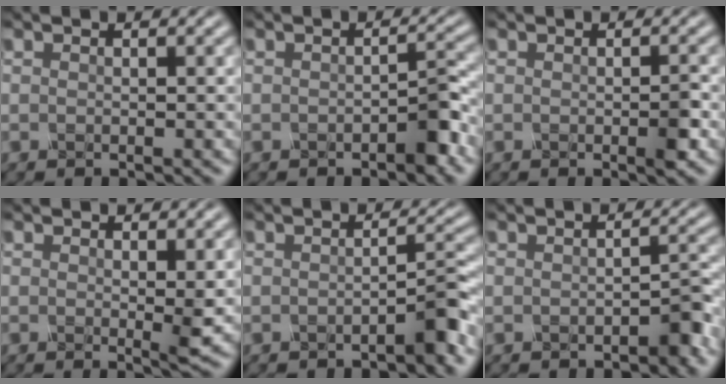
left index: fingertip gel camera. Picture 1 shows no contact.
{"total": 2.1, "force": [-1.6, 0.1, 1.3], "torque": [-0.030, 0.006, -0.023]}
{"total": 1.4, "force": [-0.8, 0.0, 1.2], "torque": [-0.034, -0.002, -0.008]}
{"total": 1.7, "force": [0.0, 0.0, 1.7], "torque": [-0.041, -0.006, 0.007]}
{"total": 2.6, "force": [-2.0, 0.1, 1.6], "torque": [-0.025, 0.010, -0.032]}
{"total": 2.0, "force": [-1.6, 0.1, 1.1], "torque": [-0.025, 0.005, -0.021]}